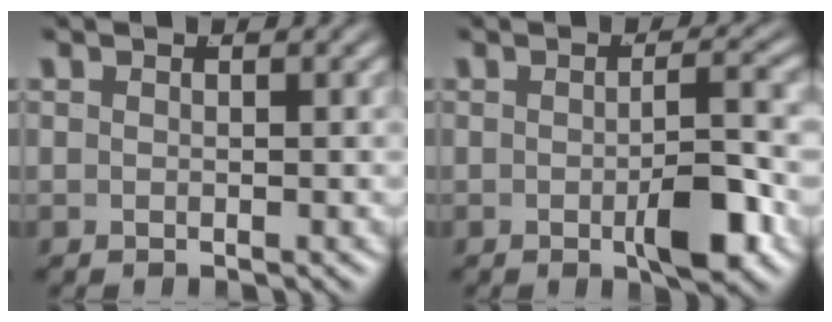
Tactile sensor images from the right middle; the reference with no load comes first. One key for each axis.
{"total": 4.1, "fx": -1.4, "fy": 0.7, "fz": 3.8, "tx": -0.043, "ty": 0.000, "tz": -0.025}